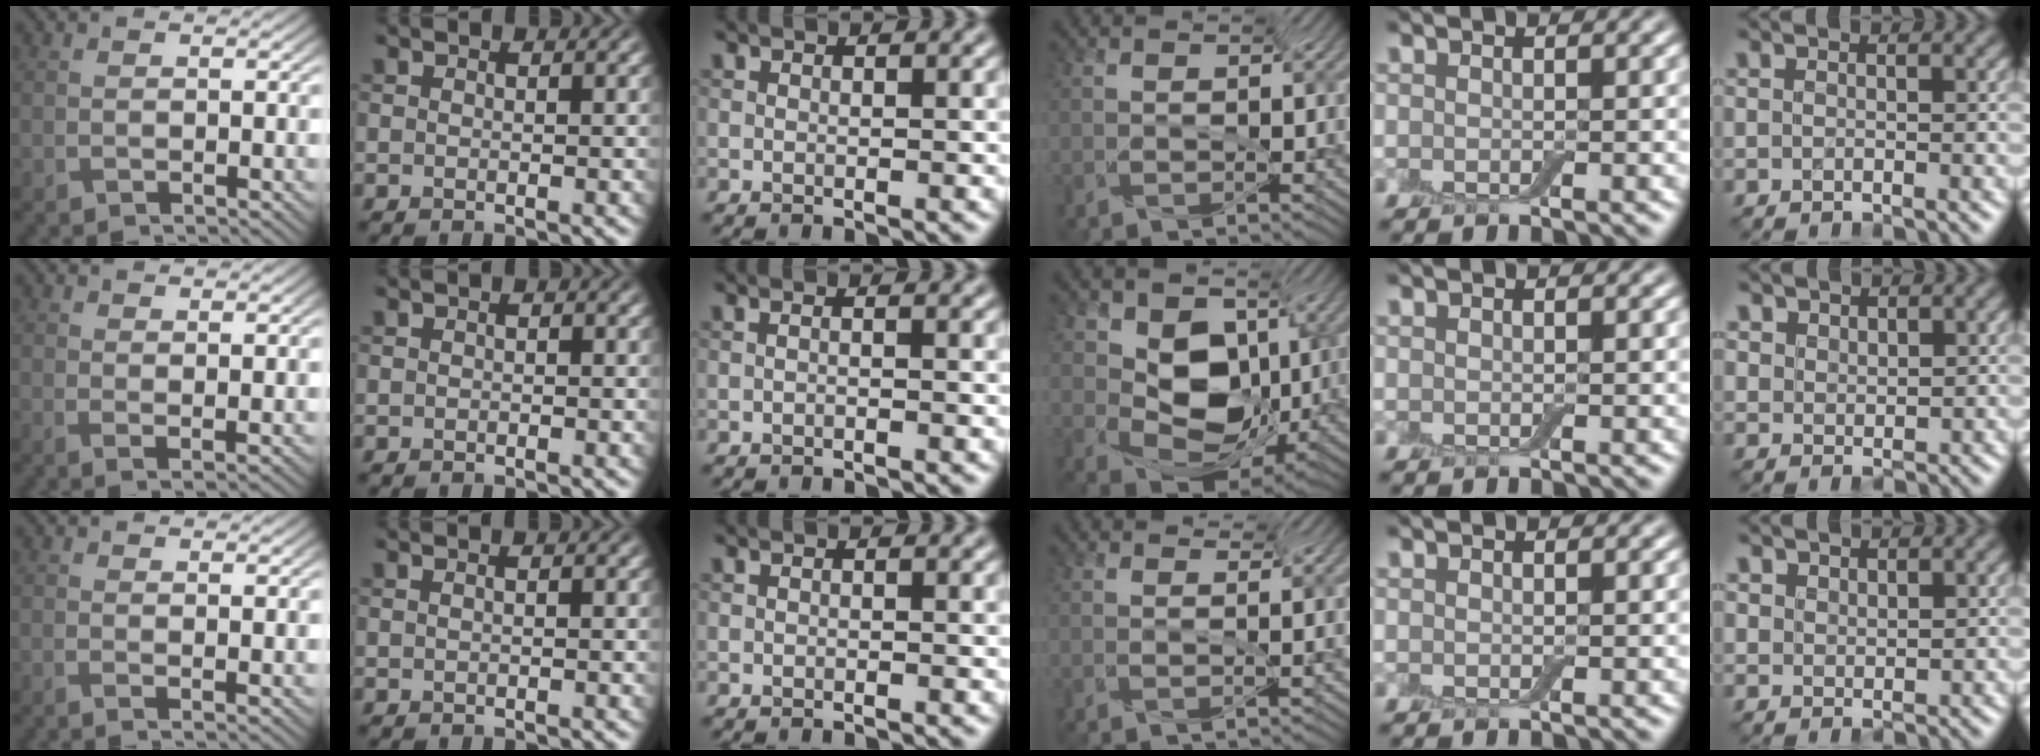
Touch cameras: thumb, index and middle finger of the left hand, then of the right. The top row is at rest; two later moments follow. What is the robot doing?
{"motion": "screw", "object": "jar lid"}